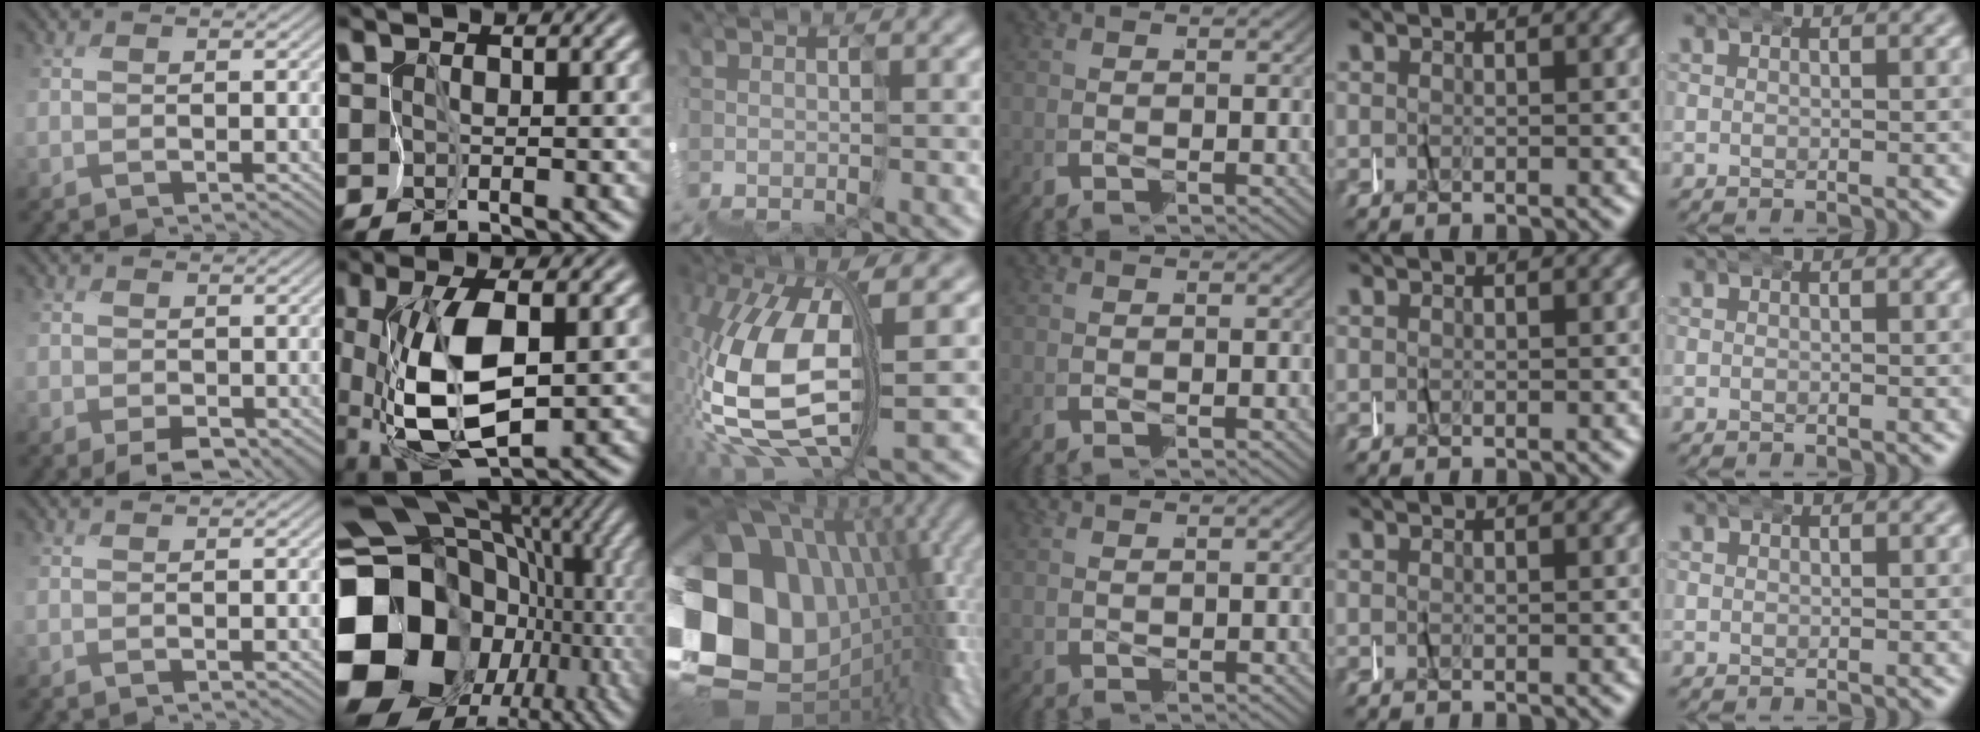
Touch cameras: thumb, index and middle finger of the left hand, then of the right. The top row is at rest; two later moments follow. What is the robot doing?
{"motion": "wrap", "object": "felt sheet"}